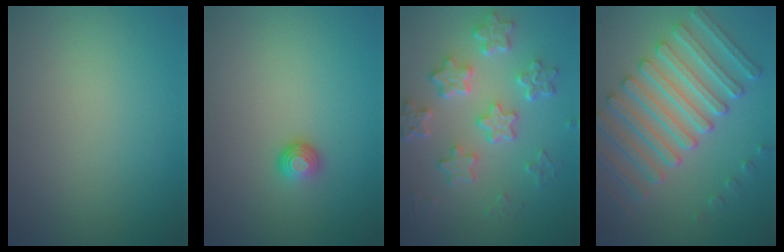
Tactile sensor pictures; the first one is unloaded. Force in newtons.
{"total": 1.5, "press": 1.0, "slide": 1.1}
{"total": 5.9, "press": 4.6, "slide": 3.7}
{"total": 7.7, "press": 6.1, "slide": 4.8}